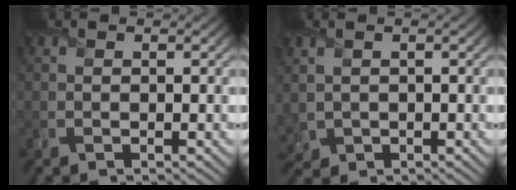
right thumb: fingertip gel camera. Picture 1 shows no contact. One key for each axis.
{"total": 2.6, "fx": -0.4, "fy": 2.1, "fz": 1.5, "tx": -0.046, "ty": -0.011, "tz": -0.005}